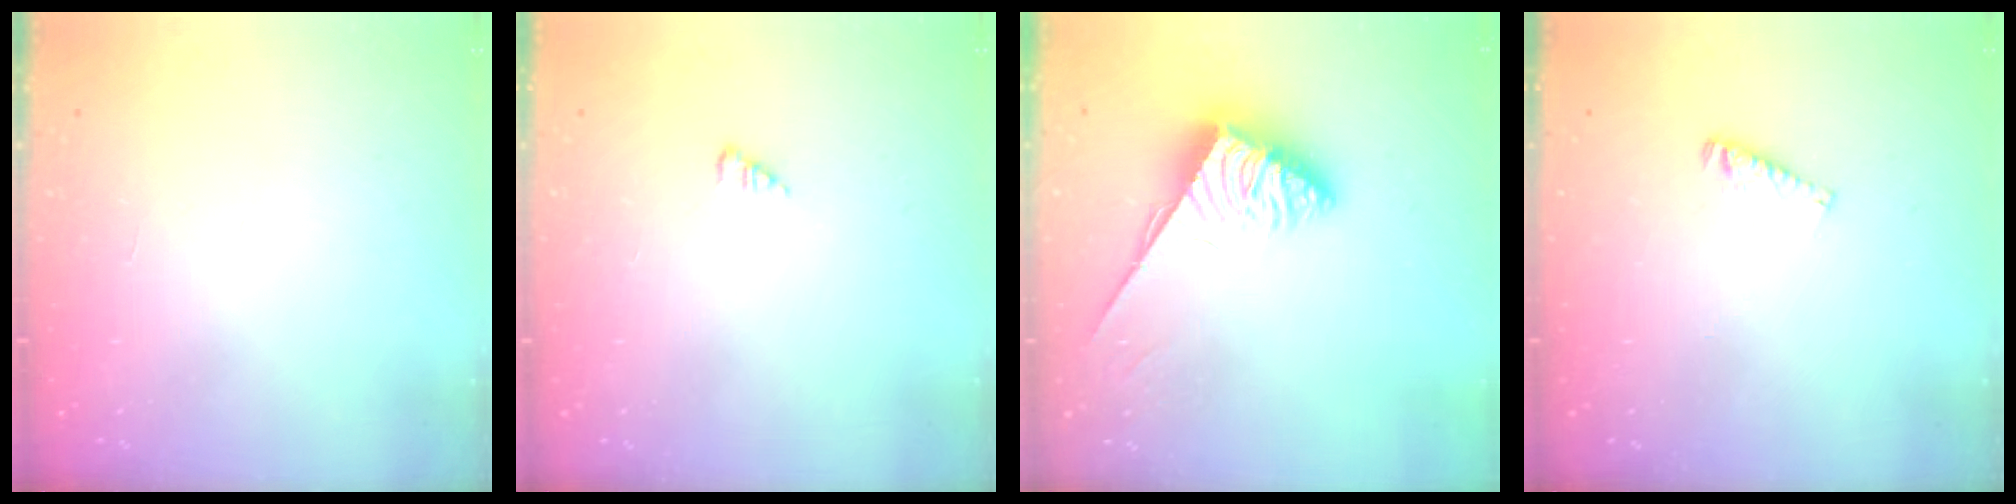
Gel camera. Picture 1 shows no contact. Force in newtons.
{"total": 1.0, "press": 1.0, "slide": 0.2}
{"total": 3.9, "press": 3.8, "slide": 0.7}
{"total": 3.6, "press": 3.5, "slide": 0.4}